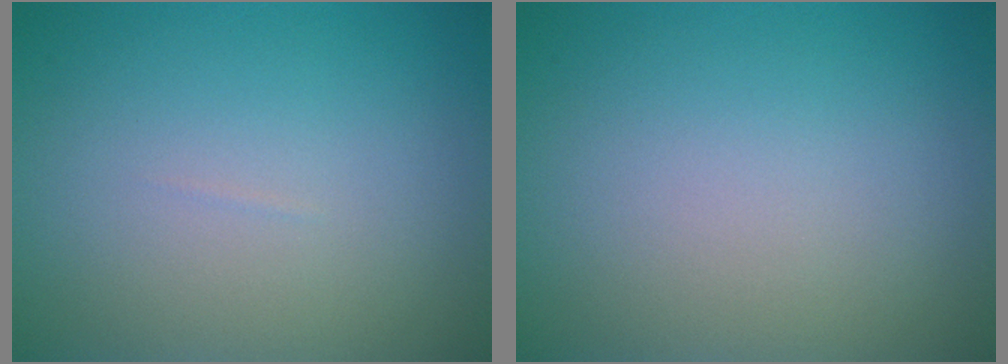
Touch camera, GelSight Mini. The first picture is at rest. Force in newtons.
{"total": 0.0}